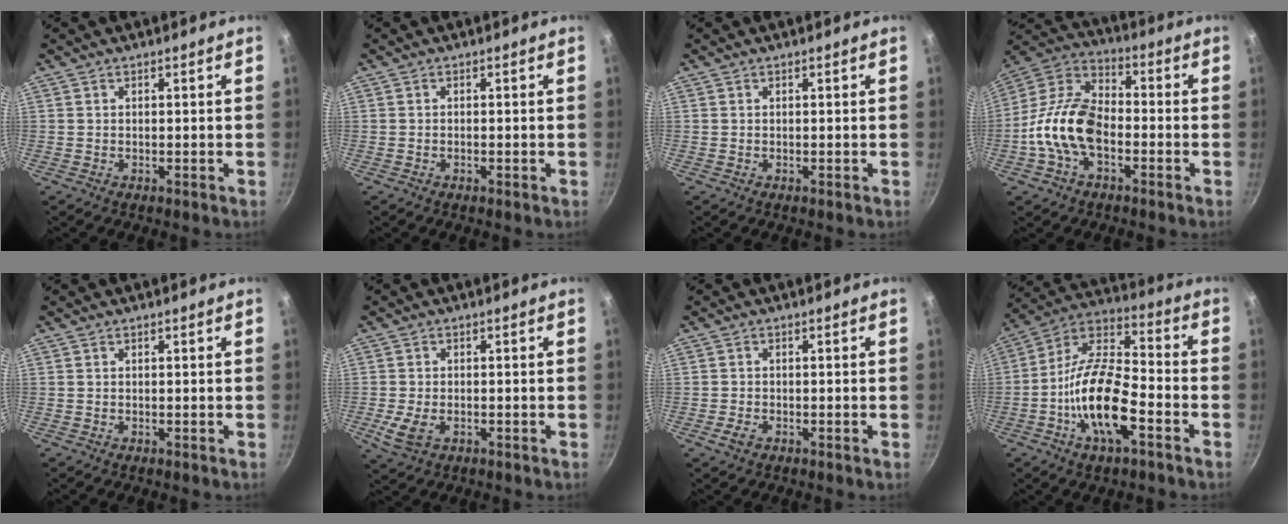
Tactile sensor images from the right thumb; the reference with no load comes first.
{"total": 0.5, "force": [-0.3, 0.1, 0.4], "torque": [-0.009, 0.004, -0.007]}
{"total": 0.0}
{"total": 14.8, "force": [-3.8, 8.9, 11.2], "torque": [-0.189, 0.046, -0.091]}
{"total": 0.0}
{"total": 4.8, "force": [-1.5, 2.8, 3.6], "torque": [-0.073, -0.002, -0.026]}
{"total": 2.0, "force": [-1.1, 1.0, 1.4], "torque": [-0.032, 0.008, -0.023]}
{"total": 17.0, "force": [-6.0, 6.8, 14.4], "torque": [-0.258, 0.040, -0.128]}